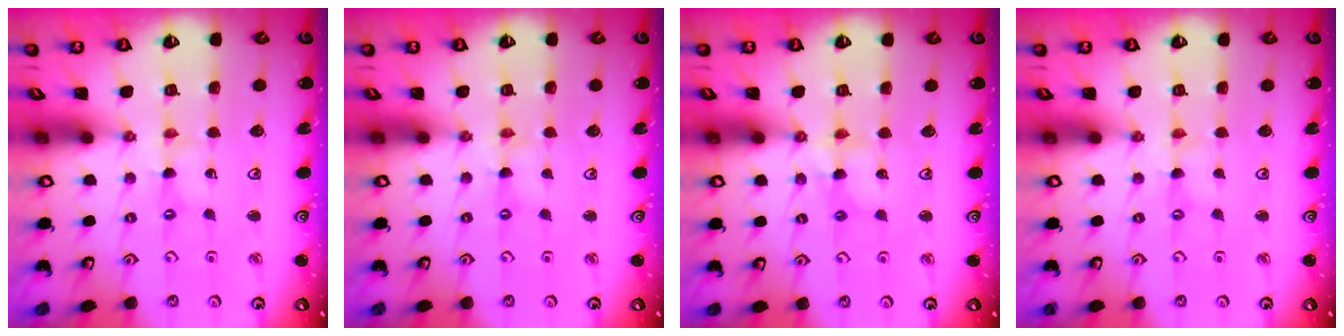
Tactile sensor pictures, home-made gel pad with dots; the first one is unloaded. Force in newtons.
{"total": 0.0}
{"total": 5.0, "press": 4.9, "slide": 0.3}
{"total": 0.0}